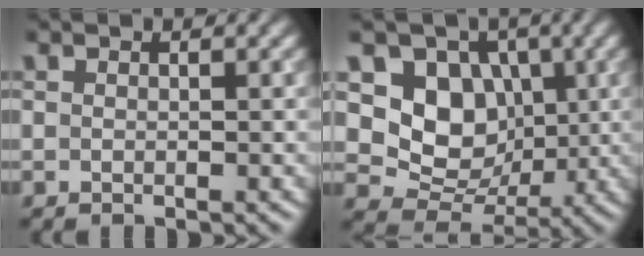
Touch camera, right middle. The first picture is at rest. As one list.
[{"total": 7.3, "force": [1.3, 6.0, 3.9], "torque": [-0.060, -0.011, 0.010]}]